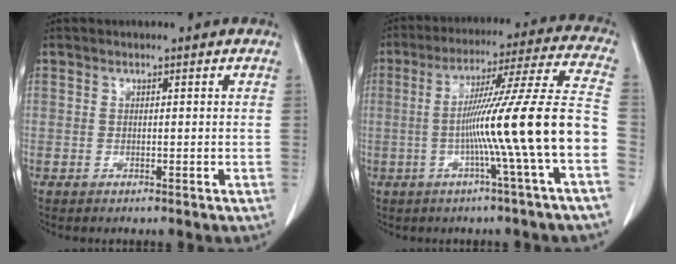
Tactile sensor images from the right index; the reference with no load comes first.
{"total": 17.0, "force": [-4.0, -2.6, 16.3], "torque": [-0.254, 0.010, -0.073]}